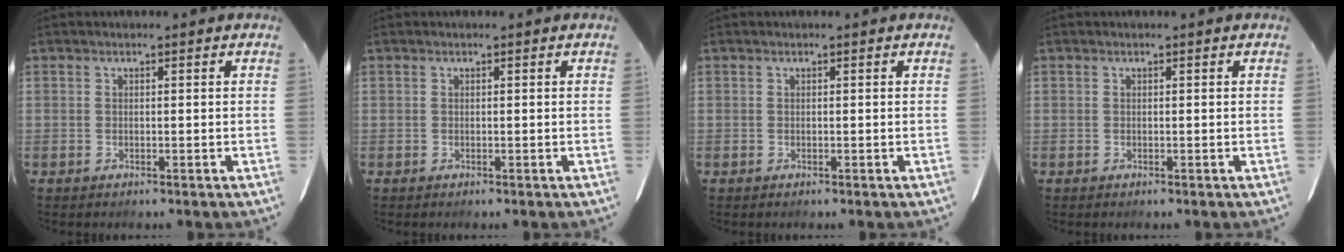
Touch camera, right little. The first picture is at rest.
{"total": 0.0}
{"total": 0.0}
{"total": 0.0}